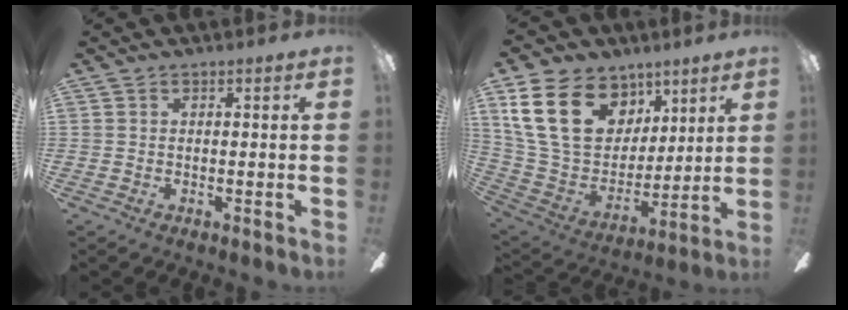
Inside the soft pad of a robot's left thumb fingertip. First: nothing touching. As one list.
[{"total": 23.0, "force": [10.4, 15.9, 13.0], "torque": [-0.261, -0.036, 0.190]}]